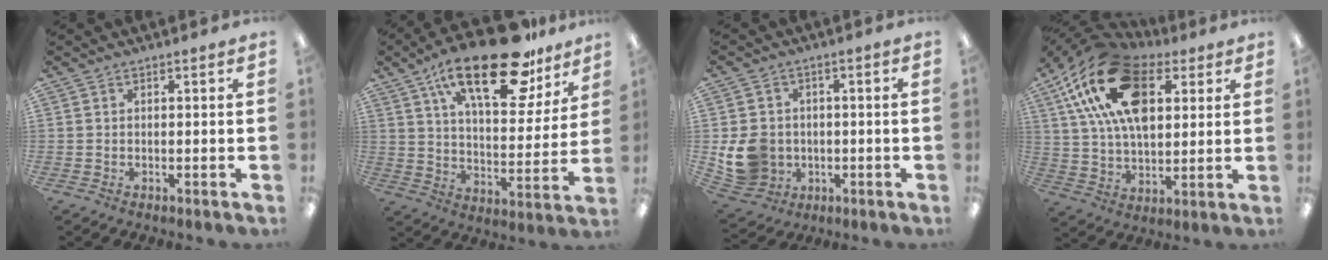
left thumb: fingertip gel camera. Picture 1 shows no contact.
{"total": 24.2, "force": [15.5, 9.7, 15.9], "torque": [-0.247, -0.080, 0.257]}
{"total": 10.4, "force": [-1.3, 9.5, 4.1], "torque": [-0.104, 0.015, -0.014]}
{"total": 24.0, "force": [10.0, 14.0, 16.7], "torque": [-0.306, -0.015, 0.173]}